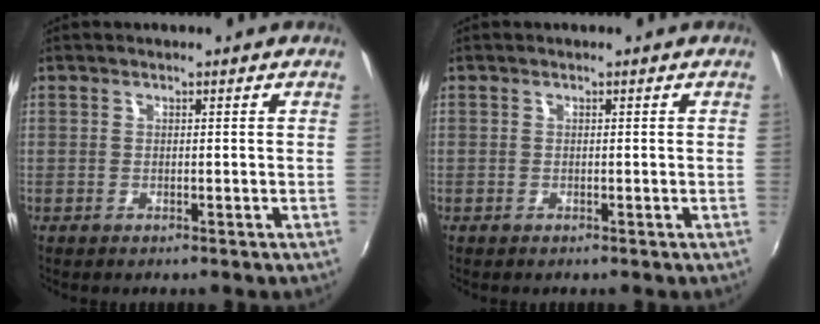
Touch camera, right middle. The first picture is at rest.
{"total": 0.0}